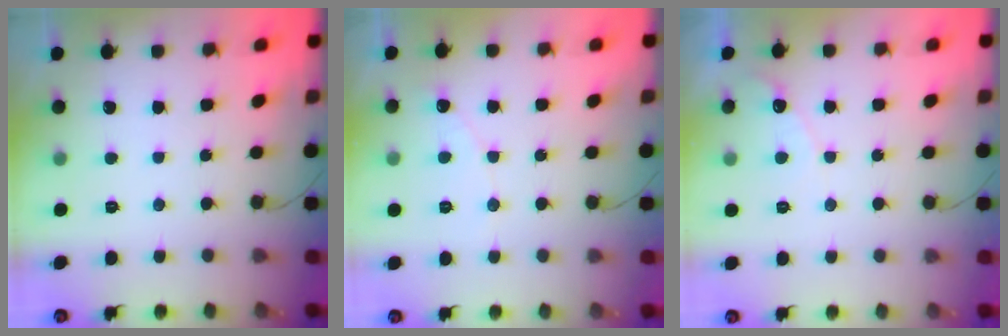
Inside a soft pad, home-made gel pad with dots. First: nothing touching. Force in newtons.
{"total": 2.3, "press": 2.3, "slide": 0.2}
{"total": 4.2, "press": 4.2, "slide": 0.2}